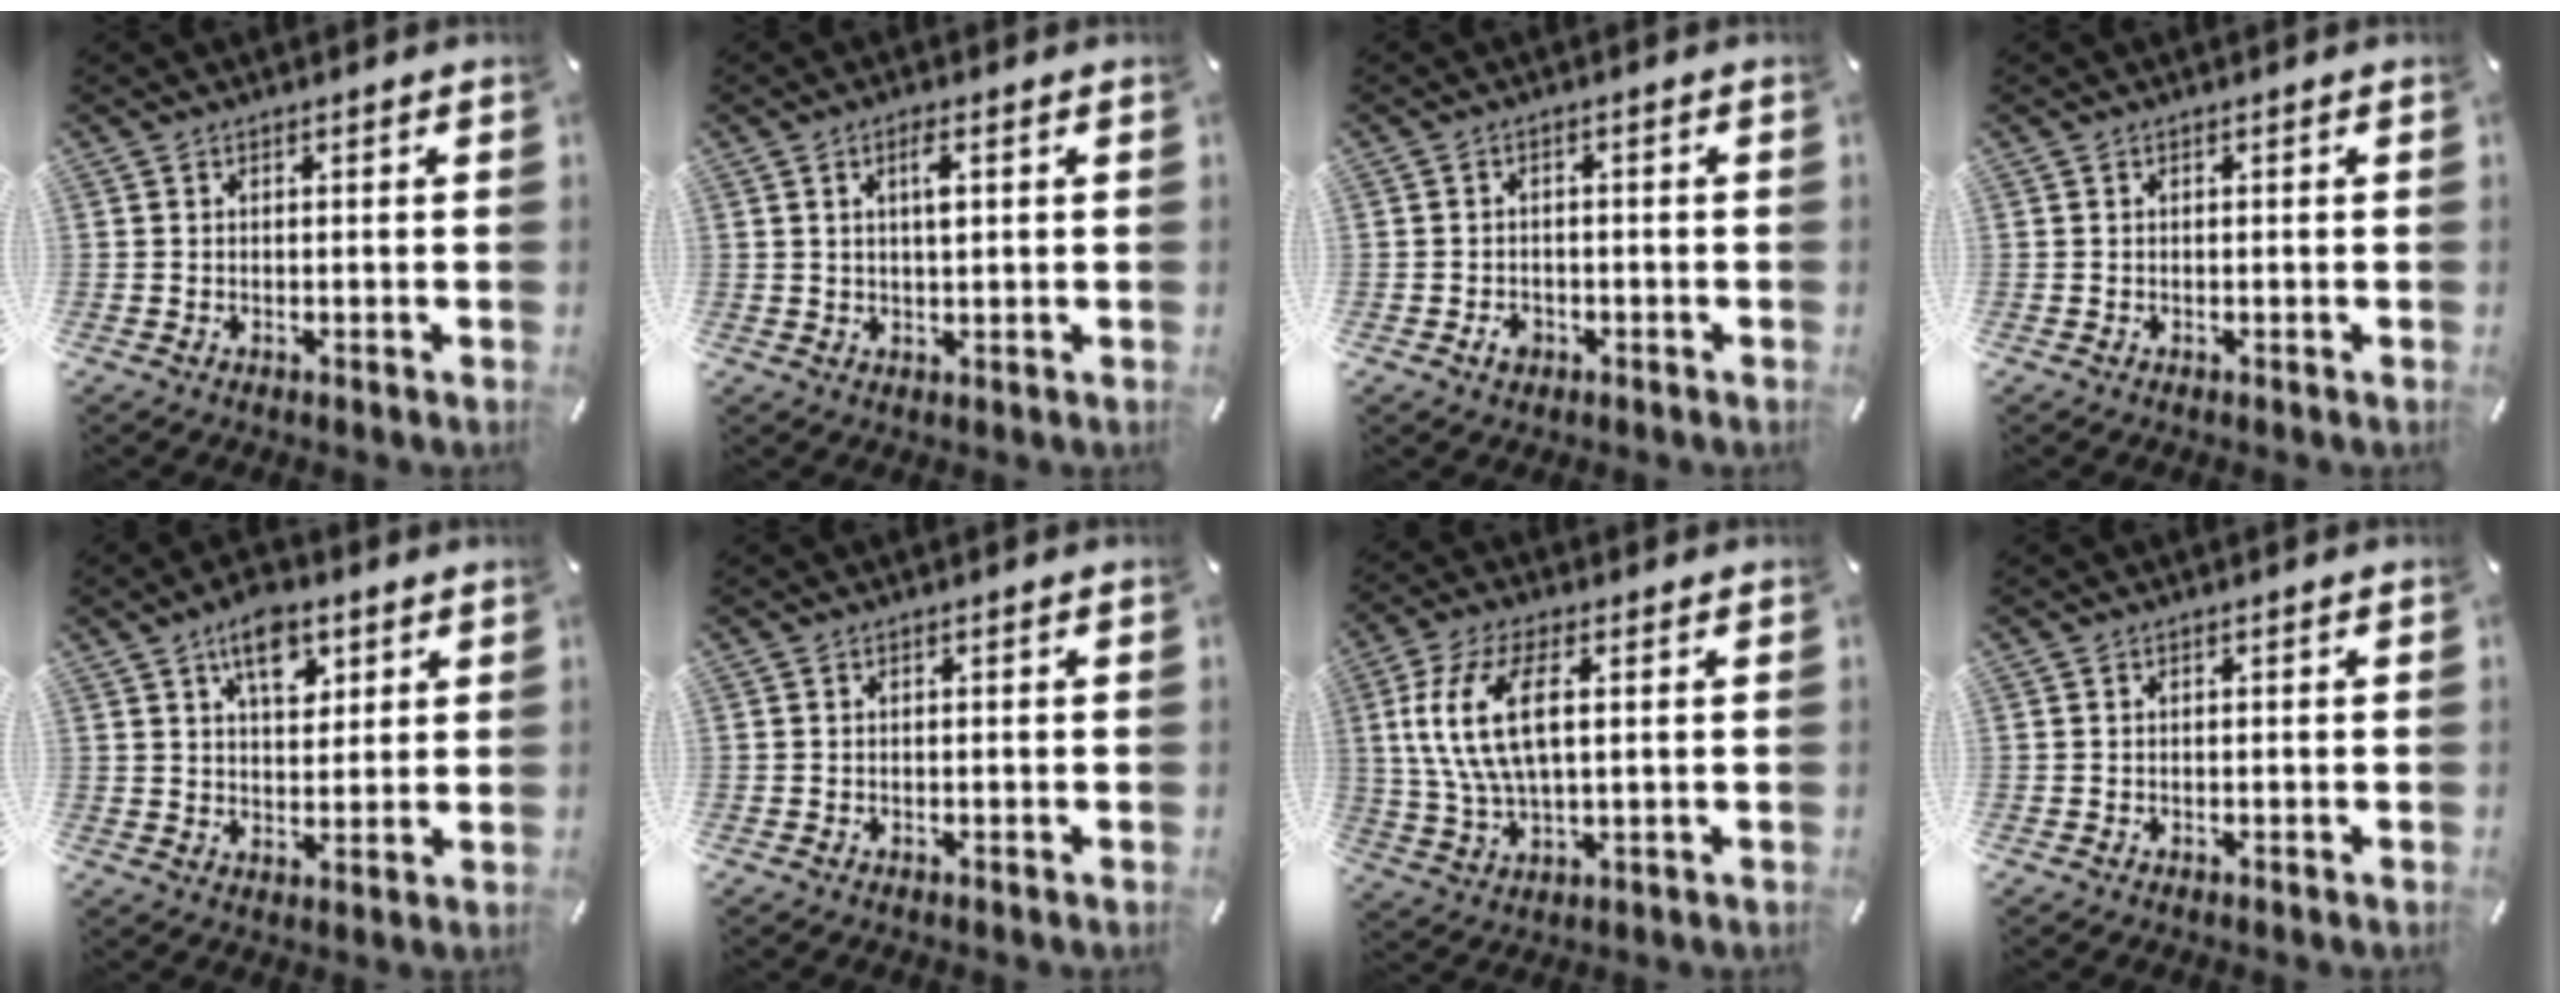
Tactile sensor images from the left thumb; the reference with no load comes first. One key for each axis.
{"total": 3.8, "fx": 1.2, "fy": 1.1, "fz": 3.4, "tx": -0.065, "ty": 0.003, "tz": 0.016}
{"total": 3.0, "fx": -1.4, "fy": 2.3, "fz": 1.4, "tx": -0.025, "ty": 0.007, "tz": -0.027}
{"total": 0.0}
{"total": 9.5, "fx": 4.9, "fy": 5.6, "fz": 5.9, "tx": -0.082, "ty": -0.015, "tz": 0.083}
{"total": 0.0}
{"total": 13.5, "fx": 3.3, "fy": 6.1, "fz": 11.6, "tx": -0.259, "ty": -0.002, "tz": 0.054}
{"total": 0.0}